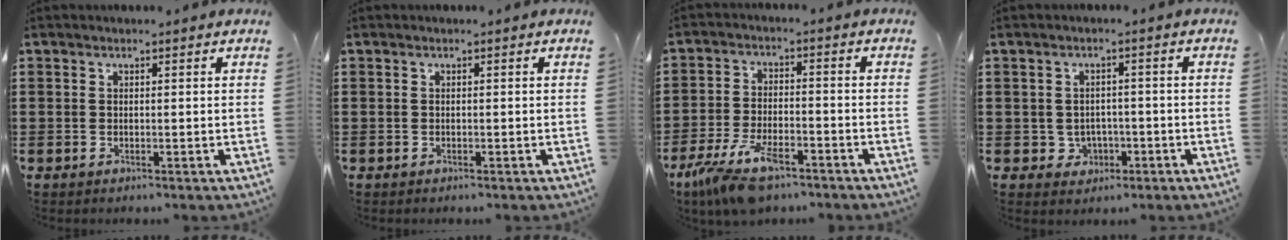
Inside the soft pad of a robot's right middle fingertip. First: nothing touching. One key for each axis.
{"total": 0.0}
{"total": 8.8, "fx": -5.9, "fy": 2.9, "fz": 5.8, "tx": -0.128, "ty": -0.003, "tz": -0.112}
{"total": 2.4, "fx": -0.9, "fy": 2.1, "fz": 0.8, "tx": -0.024, "ty": 0.004, "tz": -0.024}